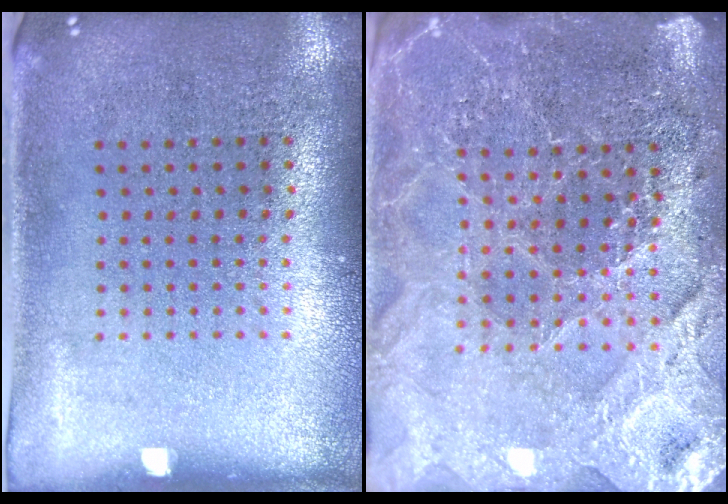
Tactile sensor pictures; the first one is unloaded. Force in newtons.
{"total": 4.0, "press": 3.8, "slide": 1.2}